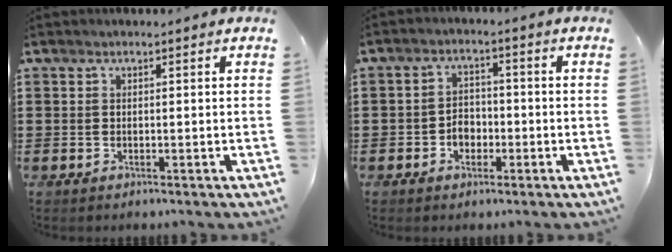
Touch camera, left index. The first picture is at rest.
{"total": 3.3, "force": [-1.3, 2.4, 1.8], "torque": [-0.038, 0.005, -0.029]}